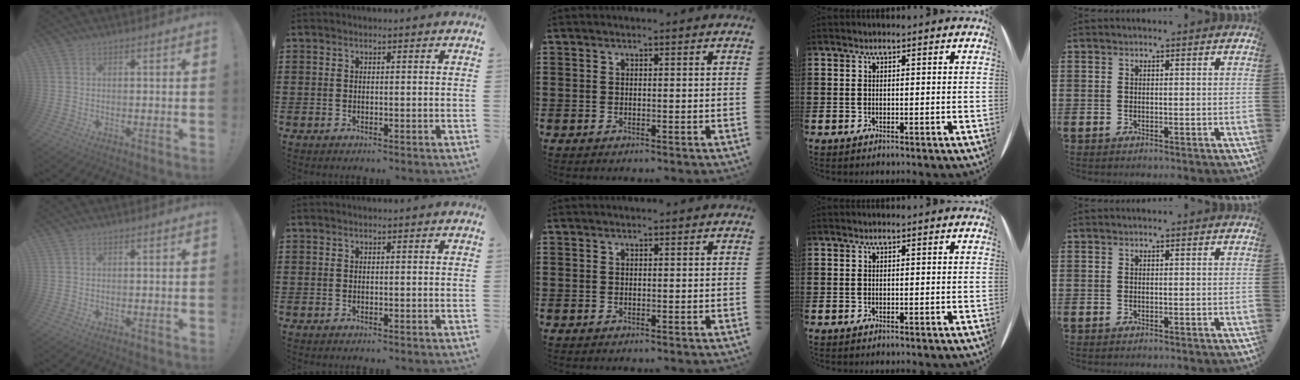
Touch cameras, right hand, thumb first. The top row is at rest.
{}